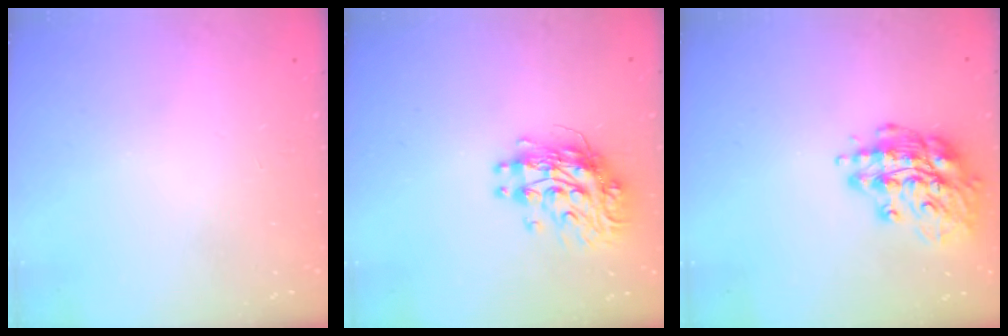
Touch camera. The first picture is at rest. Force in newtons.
{"total": 11.5, "press": 11.4, "slide": 0.9}
{"total": 16.0, "press": 15.9, "slide": 1.6}